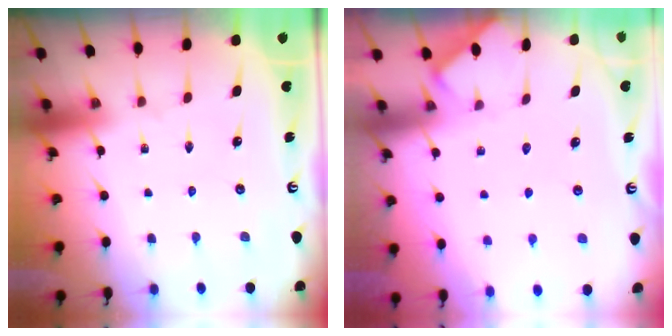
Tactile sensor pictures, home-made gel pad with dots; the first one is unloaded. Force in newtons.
{"total": 1.9, "press": 1.9, "slide": 0.3}